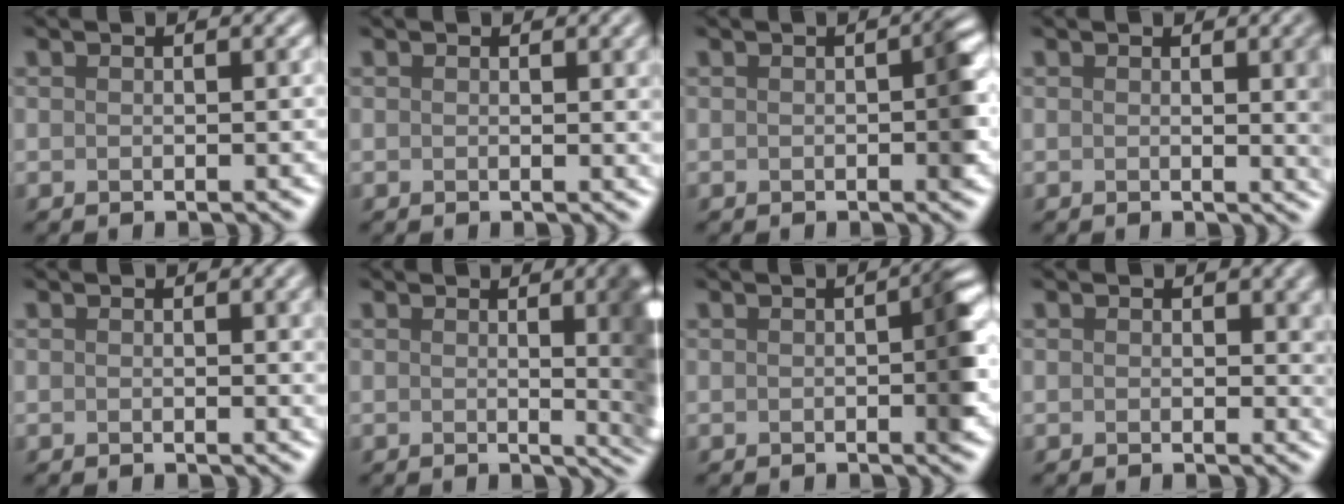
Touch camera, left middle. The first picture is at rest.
{"total": 2.1, "force": [0.7, 0.6, 1.8], "torque": [-0.012, 0.002, 0.008]}
{"total": 2.3, "force": [-0.2, 0.4, 2.3], "torque": [-0.030, 0.003, -0.003]}
{"total": 5.3, "force": [0.7, 1.9, 4.8], "torque": [-0.034, 0.000, 0.012]}
{"total": 1.5, "force": [0.6, 0.3, 1.4], "torque": [-0.010, 0.001, 0.008]}
{"total": 8.3, "force": [0.8, 3.3, 7.6], "torque": [-0.035, 0.012, 0.000]}
{"total": 3.0, "force": [-0.2, 0.5, 3.0], "torque": [-0.040, 0.004, -0.001]}
{"total": 2.1, "force": [0.7, 1.4, 1.4], "torque": [-0.009, -0.002, 0.003]}